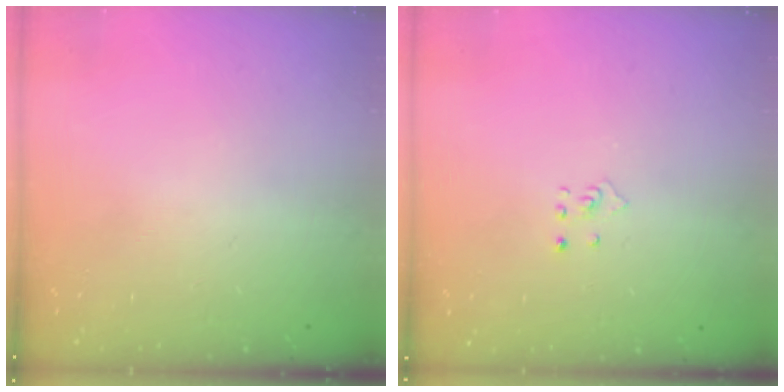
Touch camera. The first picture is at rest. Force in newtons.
{"total": 2.9, "press": 2.9, "slide": 0.3}